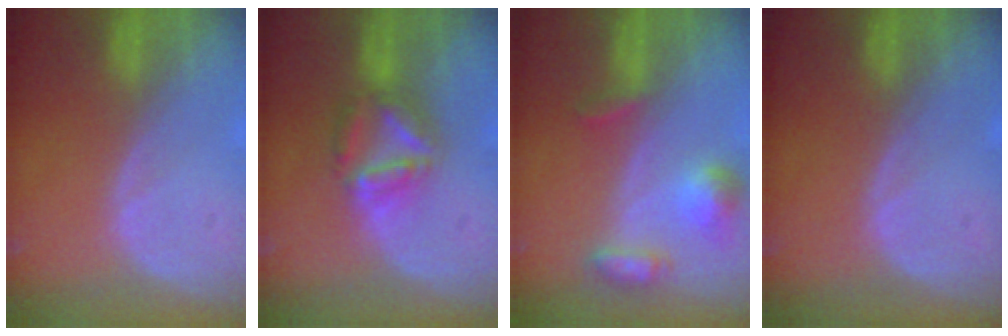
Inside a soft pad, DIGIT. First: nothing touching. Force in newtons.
{"total": 6.6, "press": 6.2, "slide": 2.5}
{"total": 5.9, "press": 5.7, "slide": 1.7}
{"total": 0.0}